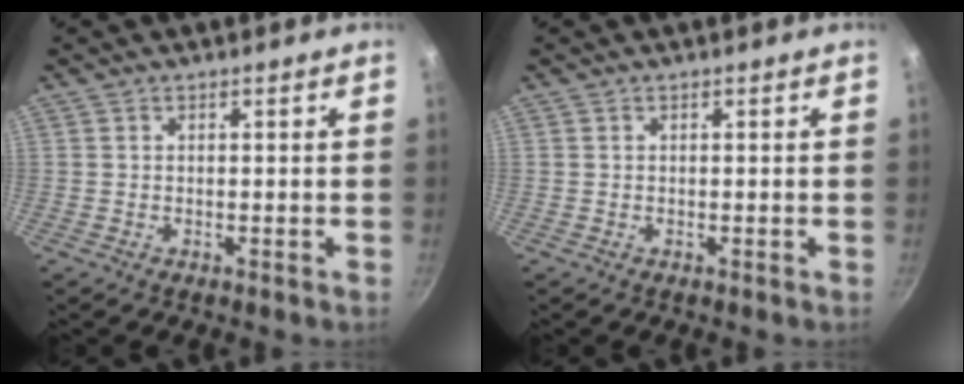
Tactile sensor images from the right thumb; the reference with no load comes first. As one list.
[{"total": 0.0}]